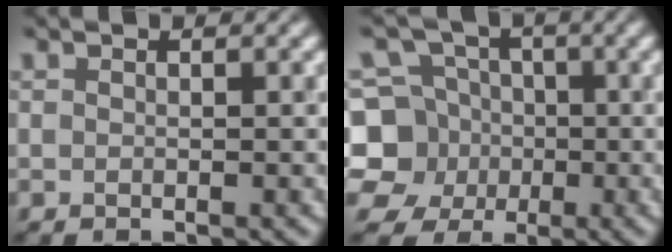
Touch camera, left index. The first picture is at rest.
{"total": 8.0, "force": [-1.0, 7.4, 2.8], "torque": [-0.064, 0.025, -0.056]}